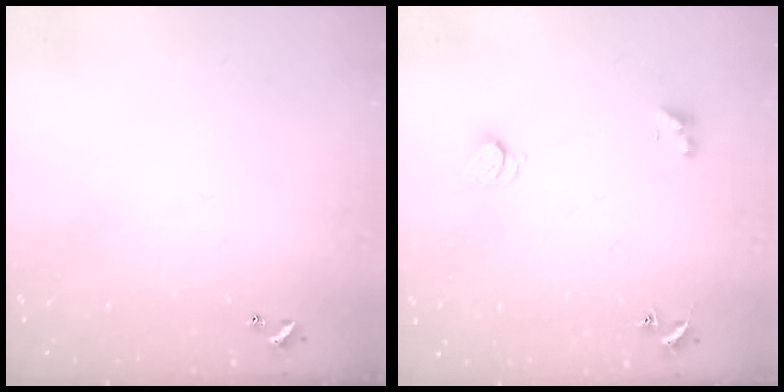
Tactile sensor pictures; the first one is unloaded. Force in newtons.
{"total": 2.8, "press": 2.7, "slide": 0.5}